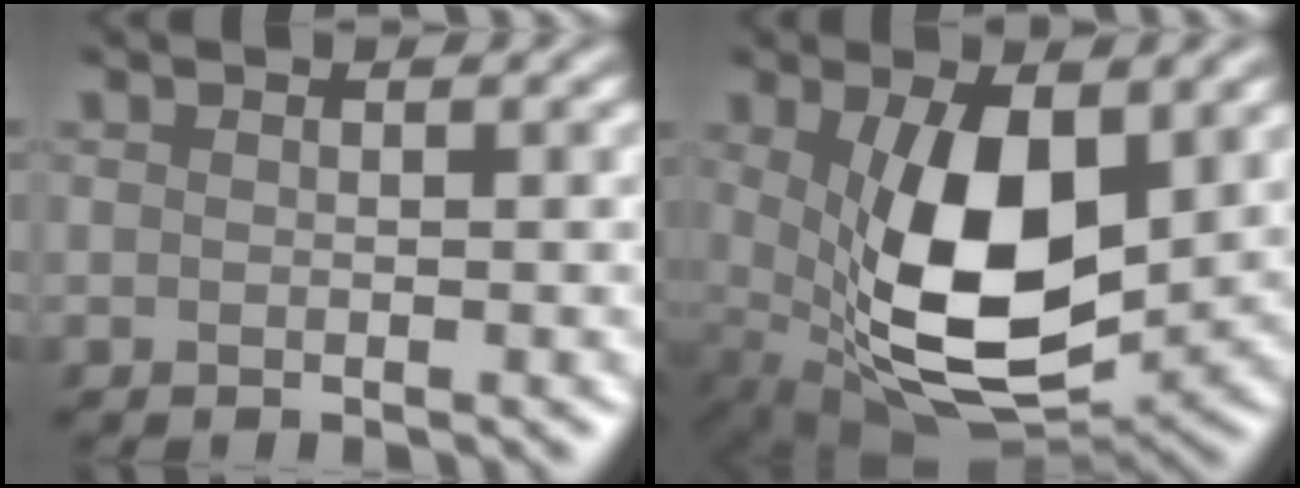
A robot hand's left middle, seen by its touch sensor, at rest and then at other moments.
{"total": 9.7, "force": [1.0, 4.8, 8.4], "torque": [-0.161, -0.010, 0.035]}